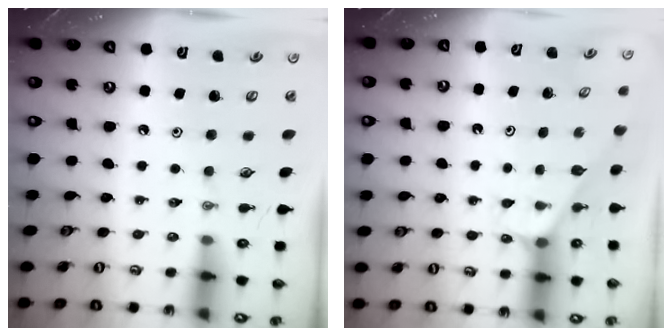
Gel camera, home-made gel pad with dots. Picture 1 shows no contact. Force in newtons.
{"total": 2.1, "press": 2.1, "slide": 0.4}